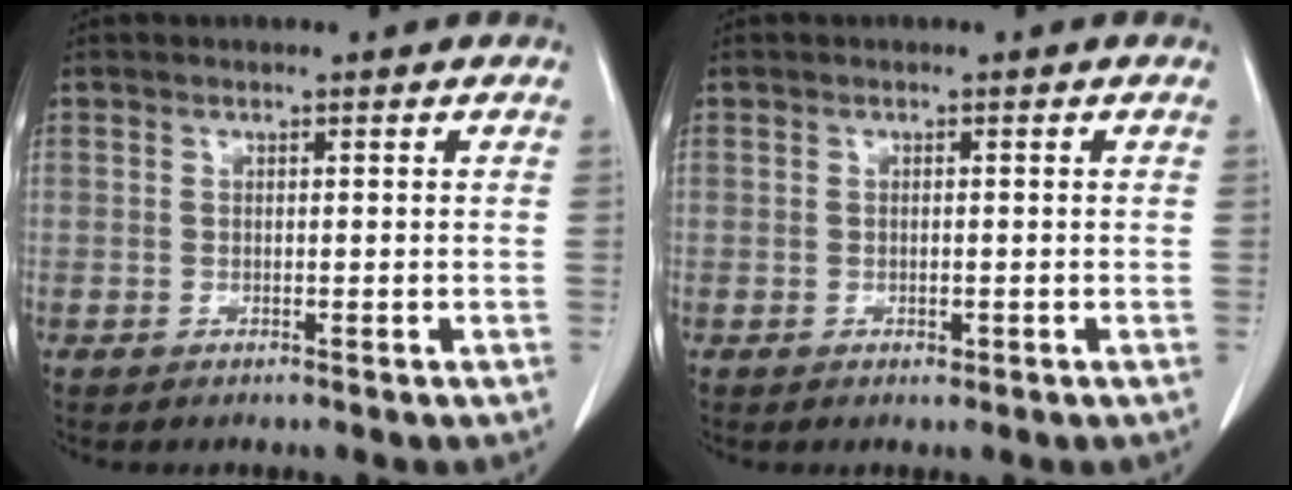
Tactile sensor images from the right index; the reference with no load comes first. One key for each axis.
{"total": 0.9, "fx": -0.2, "fy": 0.4, "fz": 0.8, "tx": -0.012, "ty": 0.000, "tz": 0.001}